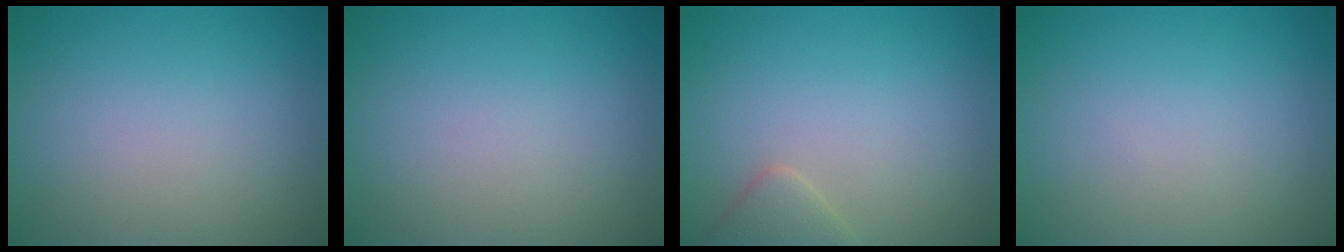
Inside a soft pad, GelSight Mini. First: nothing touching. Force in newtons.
{"total": 0.0}
{"total": 1.8, "press": 1.8, "slide": 0.2}
{"total": 0.0}